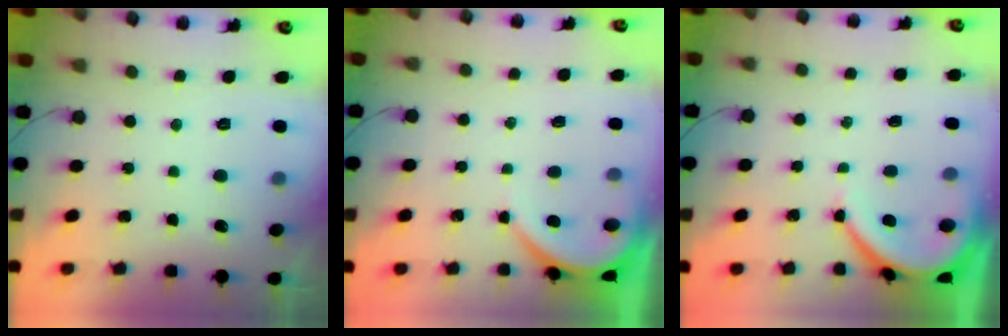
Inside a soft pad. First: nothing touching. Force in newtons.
{"total": 3.9, "press": 3.9, "slide": 0.6}
{"total": 6.7, "press": 6.6, "slide": 0.8}